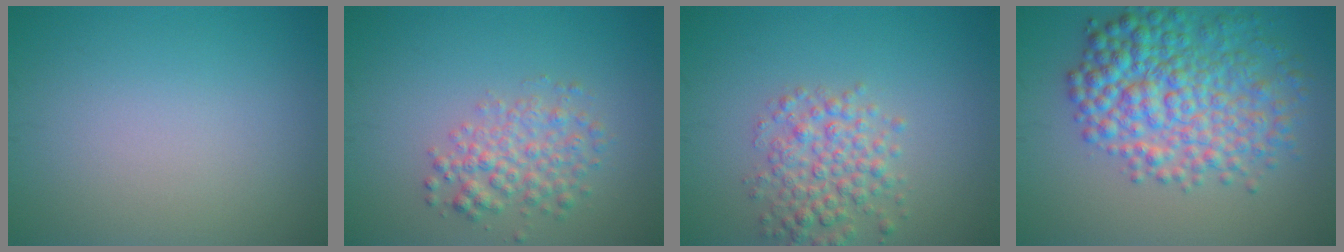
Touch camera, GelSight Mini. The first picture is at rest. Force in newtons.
{"total": 3.3, "press": 3.3, "slide": 0.1}
{"total": 3.8, "press": 3.8, "slide": 0.1}
{"total": 7.9, "press": 7.9, "slide": 0.1}